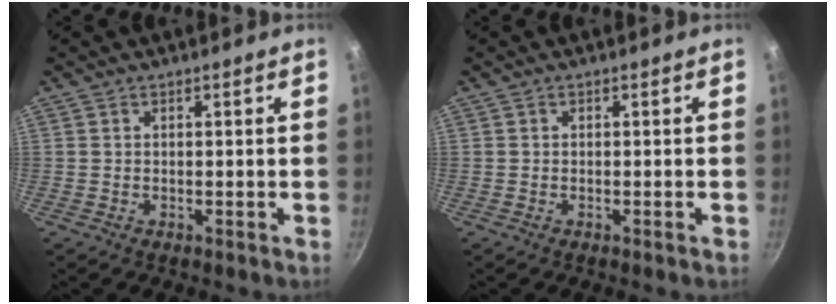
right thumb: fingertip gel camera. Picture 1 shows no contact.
{"total": 0.5, "force": [-0.3, 0.0, 0.4], "torque": [-0.011, 0.003, -0.006]}